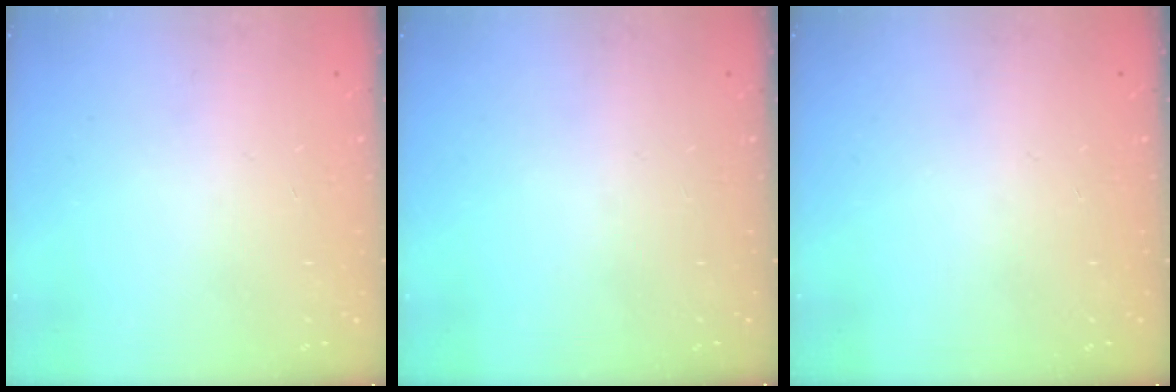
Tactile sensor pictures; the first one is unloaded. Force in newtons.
{"total": 0.0}
{"total": 0.0}